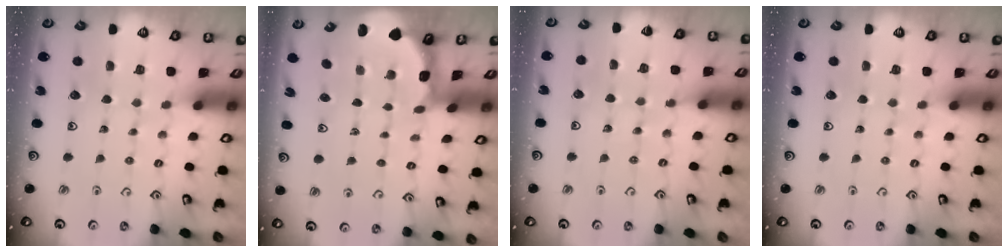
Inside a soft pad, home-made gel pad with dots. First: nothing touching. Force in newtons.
{"total": 1.8, "press": 1.8, "slide": 0.2}
{"total": 3.5, "press": 3.3, "slide": 1.2}
{"total": 0.0}